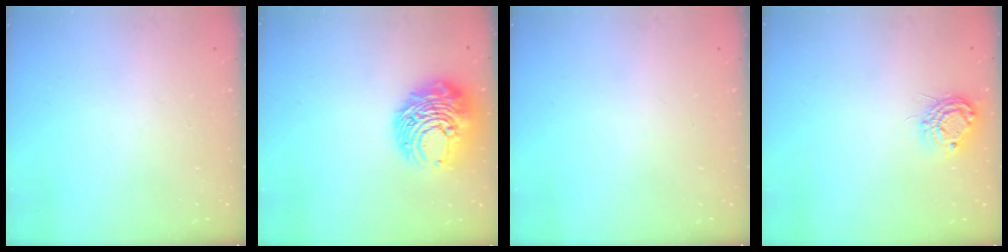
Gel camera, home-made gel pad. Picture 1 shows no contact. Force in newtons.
{"total": 12.3, "press": 12.3, "slide": 1.3}
{"total": 0.0}
{"total": 8.9, "press": 8.8, "slide": 0.7}